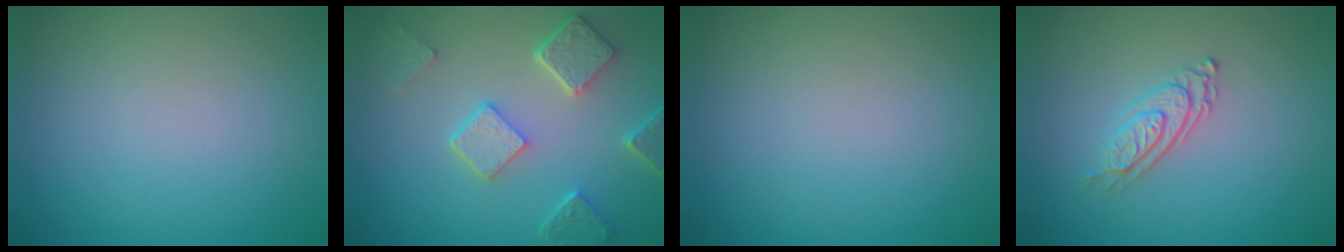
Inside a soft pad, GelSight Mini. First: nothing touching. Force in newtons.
{"total": 4.8, "press": 3.7, "slide": 3.0}
{"total": 0.0}
{"total": 2.7, "press": 2.0, "slide": 1.8}